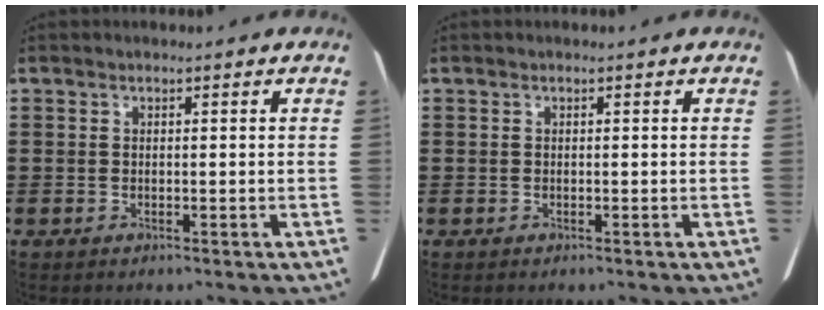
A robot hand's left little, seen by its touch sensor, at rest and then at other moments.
{"total": 0.0}